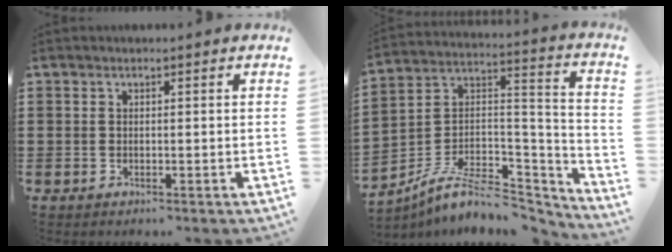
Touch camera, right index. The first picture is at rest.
{"total": 8.6, "force": [-6.0, 3.8, 4.8], "torque": [-0.095, 0.011, -0.117]}